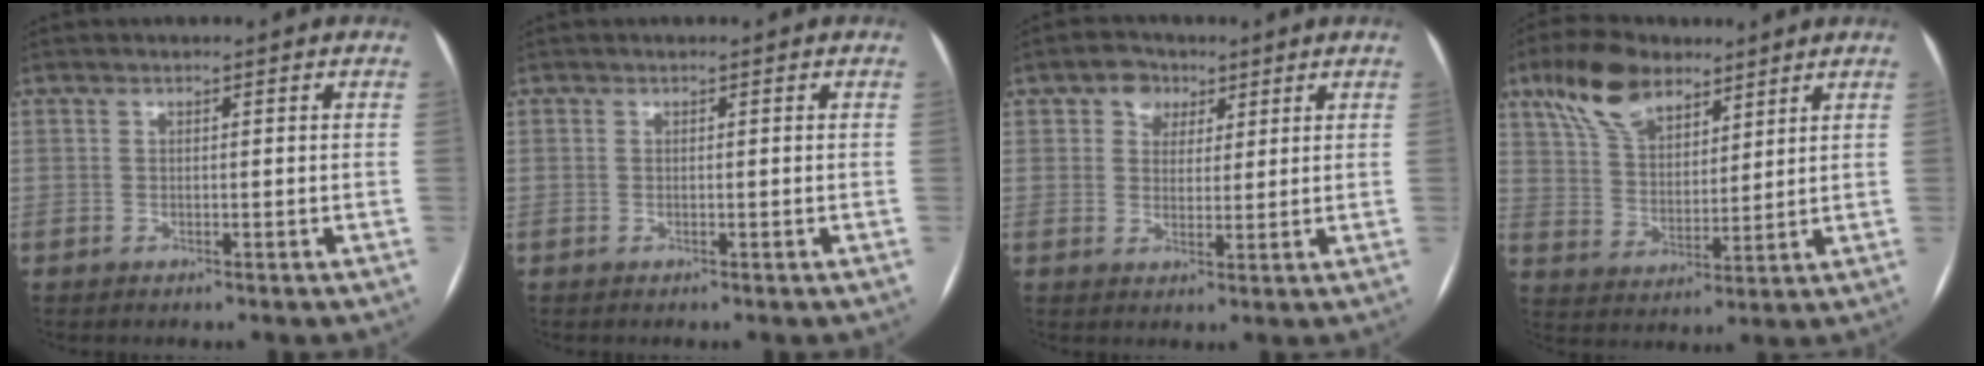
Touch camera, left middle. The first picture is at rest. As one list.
[{"total": 0.0}, {"total": 4.4, "force": [2.4, 3.4, 1.6], "torque": [-0.028, 0.016, 0.040]}, {"total": 11.4, "force": [7.6, 5.6, 6.4], "torque": [-0.129, 0.026, 0.145]}]